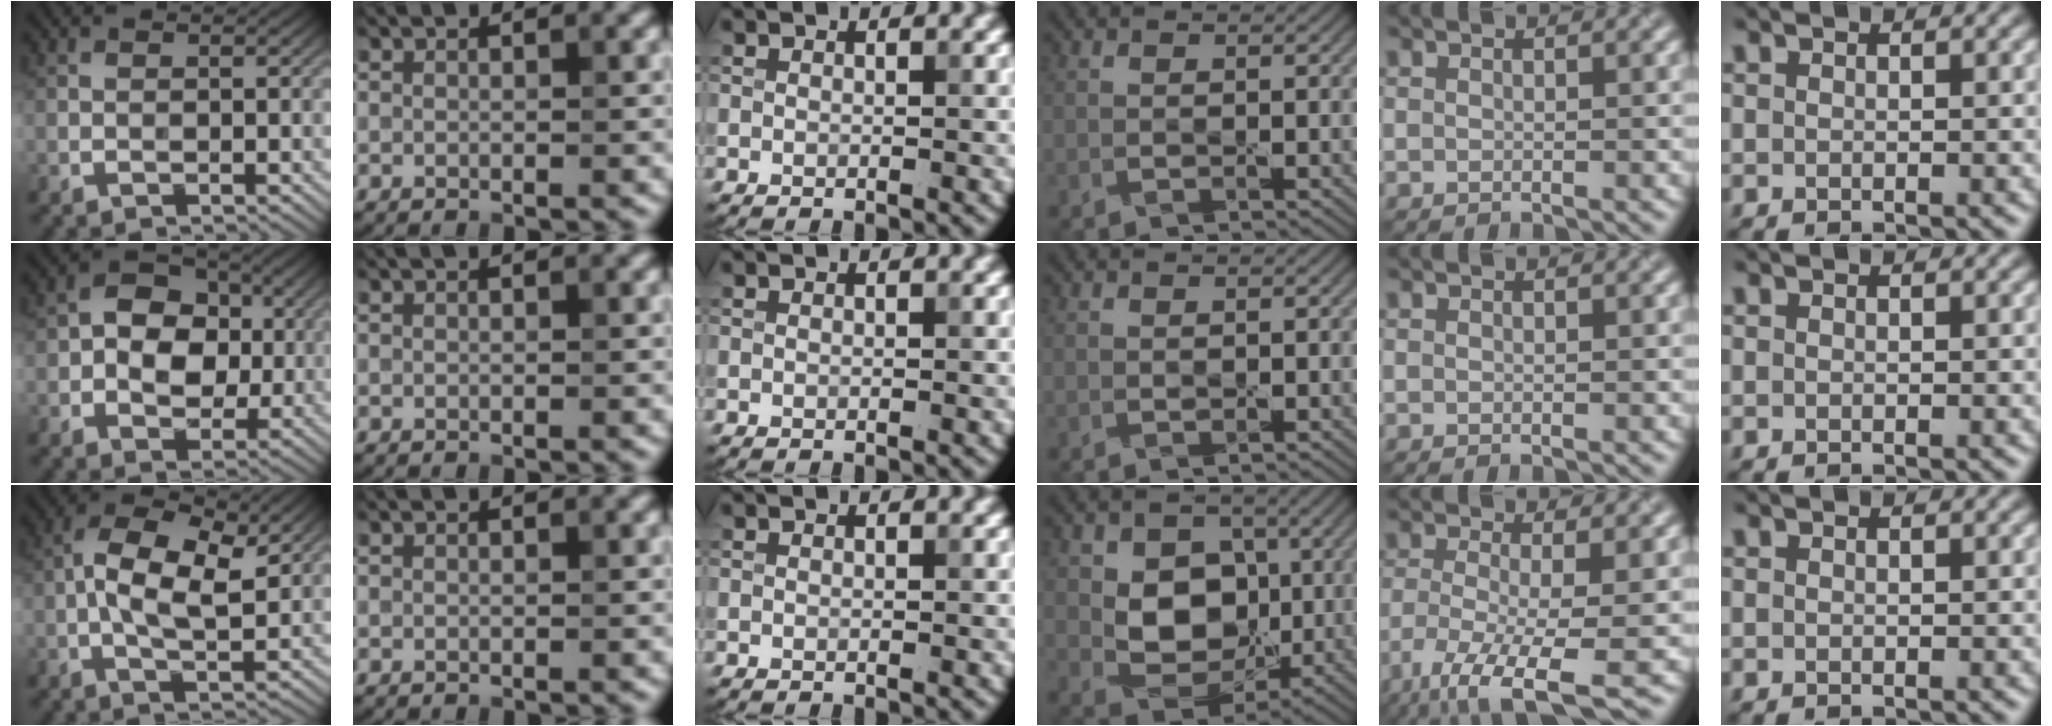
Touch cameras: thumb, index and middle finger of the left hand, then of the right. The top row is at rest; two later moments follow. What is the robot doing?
{"motion": "peel", "object": "envelope seal"}